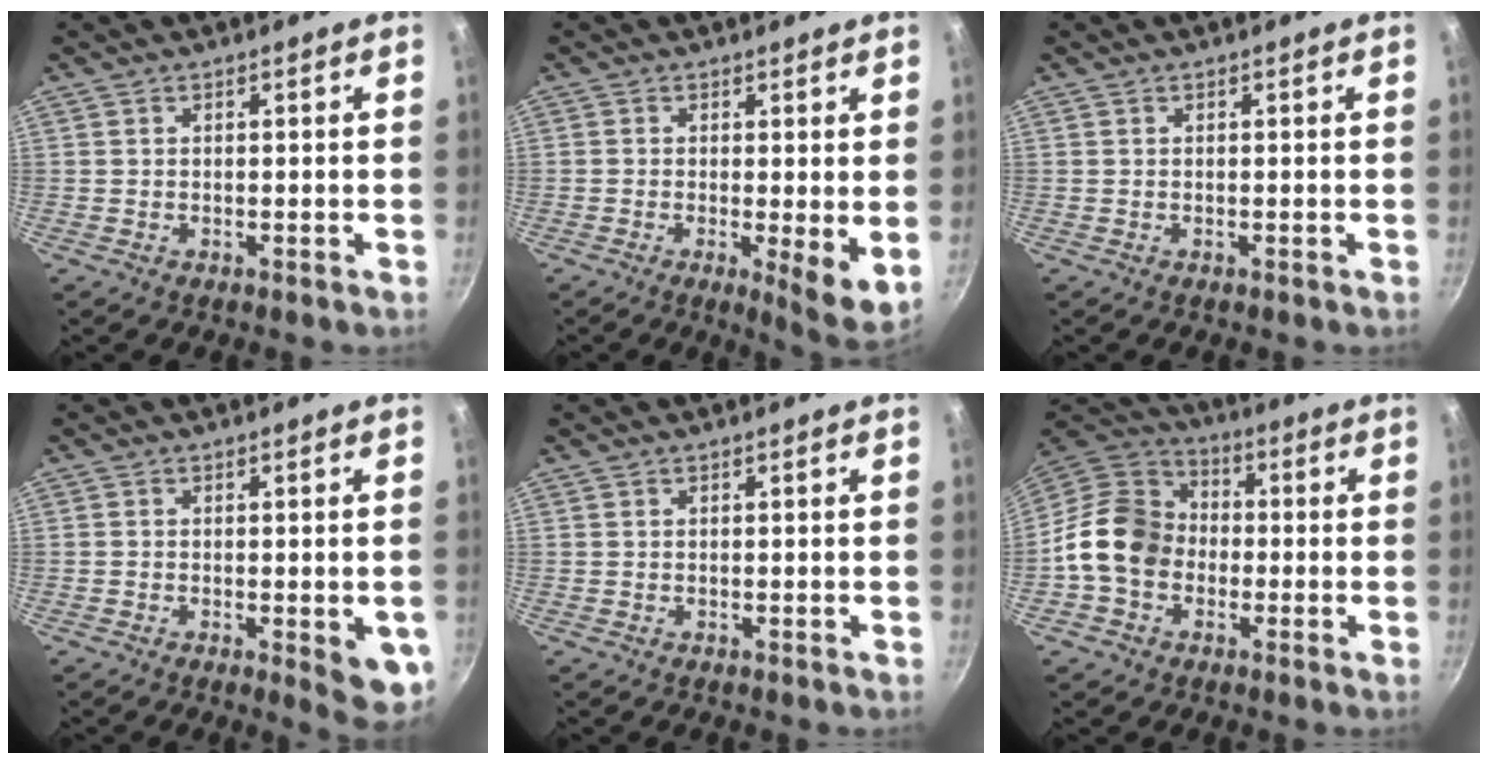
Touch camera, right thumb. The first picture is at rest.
{"total": 6.9, "force": [-0.3, 1.7, 6.7], "torque": [-0.092, -0.023, -0.004]}
{"total": 0.0}
{"total": 7.0, "force": [-1.8, 2.3, 6.4], "torque": [-0.063, -0.004, -0.020]}
{"total": 0.0}
{"total": 13.4, "force": [-2.4, 10.9, 7.4], "torque": [-0.101, 0.036, -0.065]}